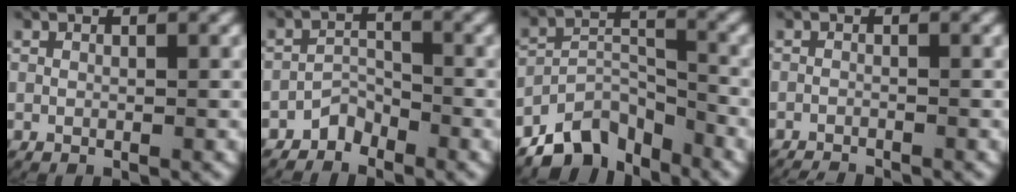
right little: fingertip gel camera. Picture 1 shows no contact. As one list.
[{"total": 2.5, "force": [-2.0, 1.4, 0.6], "torque": [-0.014, 0.001, -0.042]}, {"total": 9.1, "force": [-5.6, 5.5, 4.6], "torque": [-0.074, -0.024, -0.091]}, {"total": 1.9, "force": [-1.9, 0.3, 0.2], "torque": [-0.007, -0.010, -0.029]}]